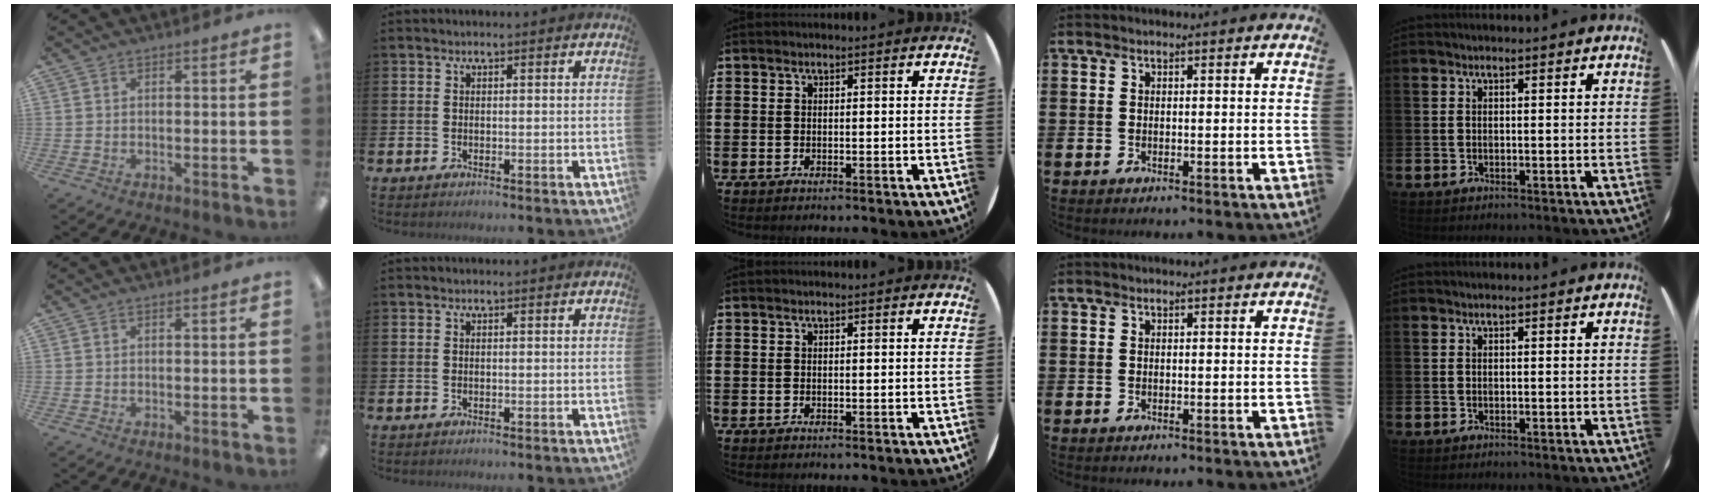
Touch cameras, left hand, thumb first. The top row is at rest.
{}